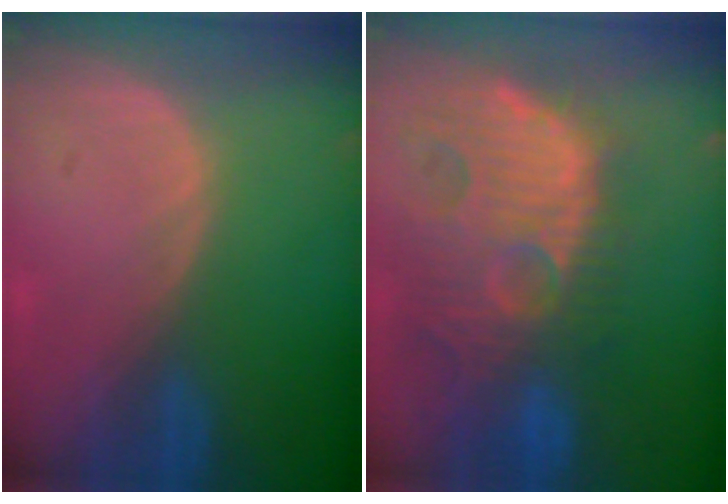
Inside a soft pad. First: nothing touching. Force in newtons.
{"total": 14.2, "press": 12.5, "slide": 6.8}